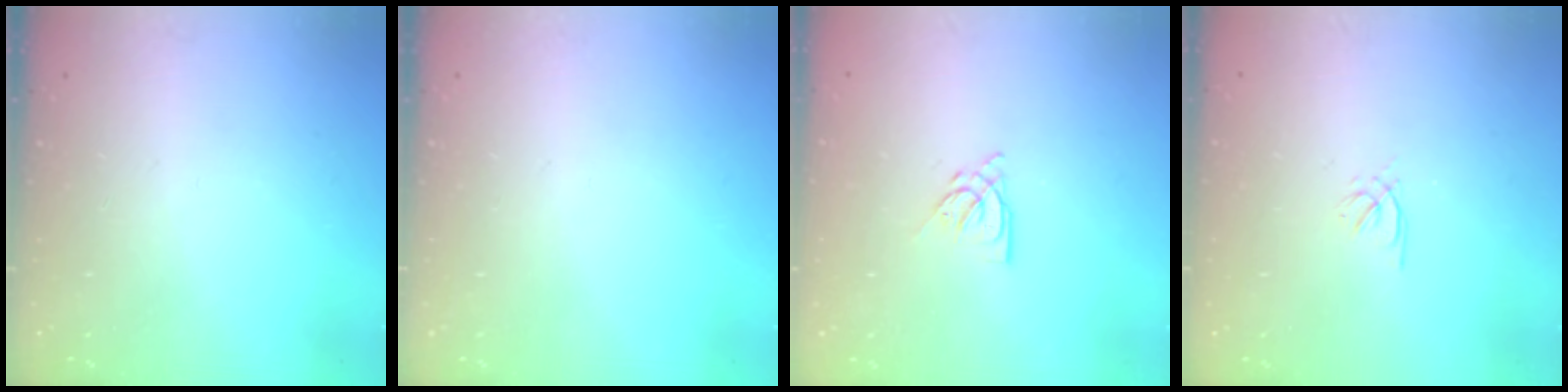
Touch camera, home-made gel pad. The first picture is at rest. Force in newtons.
{"total": 0.0}
{"total": 5.0, "press": 5.0, "slide": 0.5}
{"total": 0.5, "press": 0.3, "slide": 0.4}